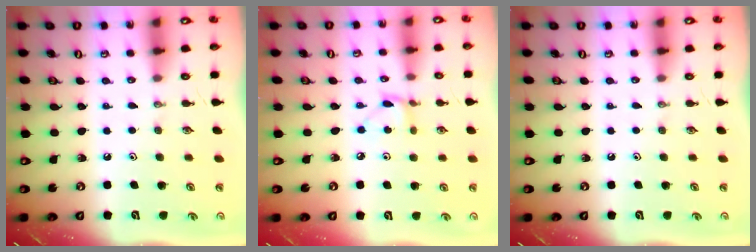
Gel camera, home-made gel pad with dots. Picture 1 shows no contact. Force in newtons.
{"total": 4.6, "press": 4.5, "slide": 0.5}
{"total": 0.0}